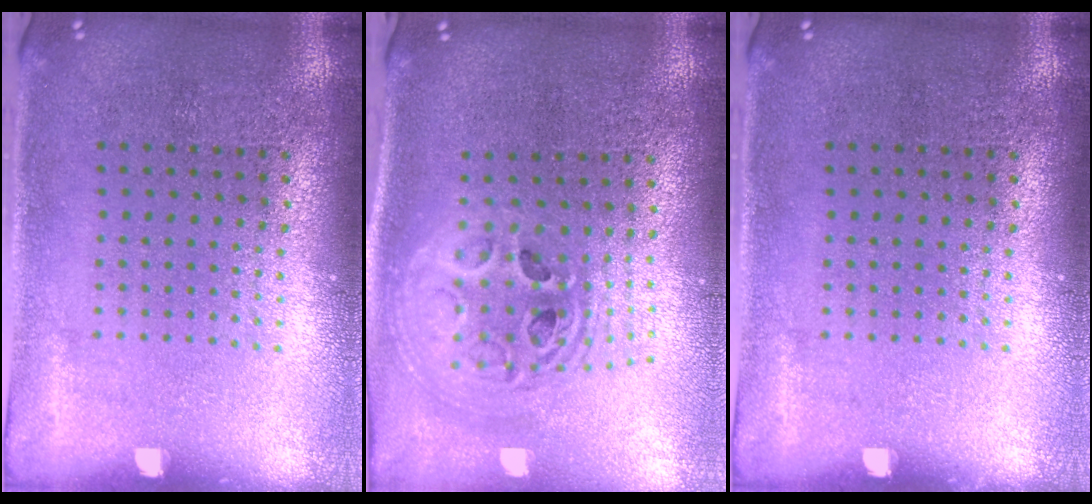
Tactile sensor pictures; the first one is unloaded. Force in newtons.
{"total": 2.3, "press": 1.8, "slide": 1.5}
{"total": 0.0}